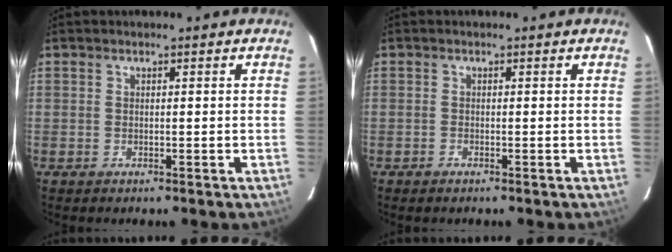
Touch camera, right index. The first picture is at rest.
{"total": 0.6, "force": [-0.5, 0.1, 0.3], "torque": [-0.012, -0.002, -0.007]}